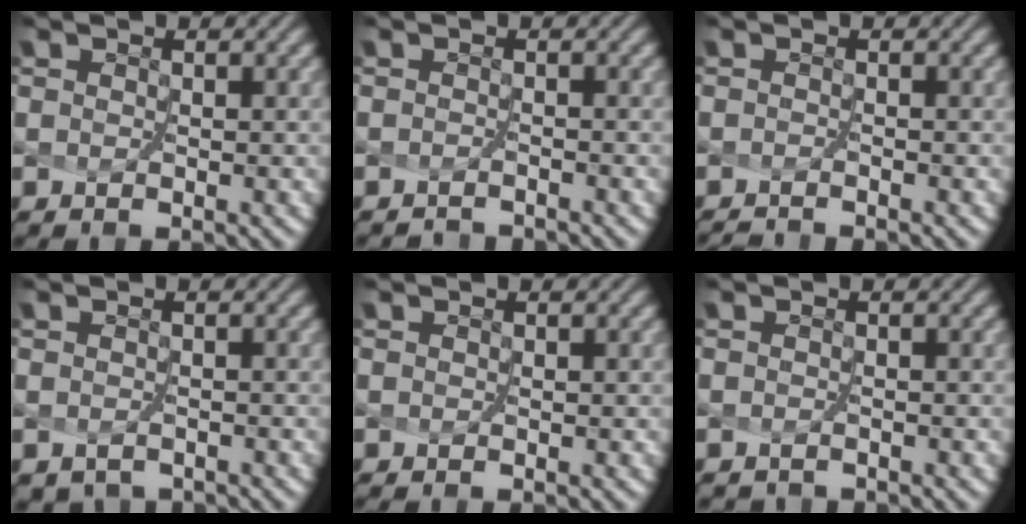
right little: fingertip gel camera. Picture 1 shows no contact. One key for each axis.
{"total": 1.7, "fx": -1.6, "fy": -0.3, "fz": -0.5, "tx": 0.006, "ty": -0.009, "tz": -0.028}
{"total": 1.6, "fx": -1.4, "fy": -0.6, "fz": -0.3, "tx": -0.003, "ty": -0.011, "tz": -0.027}
{"total": 1.6, "fx": -1.2, "fy": 1.0, "fz": 0.2, "tx": -0.010, "ty": -0.011, "tz": -0.019}
{"total": 0.0}
{"total": 0.9, "fx": -0.8, "fy": 0.0, "fz": -0.4, "tx": 0.004, "ty": -0.004, "tz": -0.013}